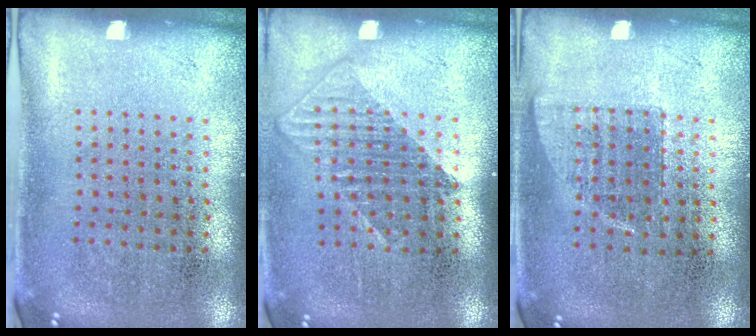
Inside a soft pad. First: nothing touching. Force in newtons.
{"total": 1.3, "press": 1.1, "slide": 0.7}
{"total": 0.7, "press": 0.7, "slide": 0.2}